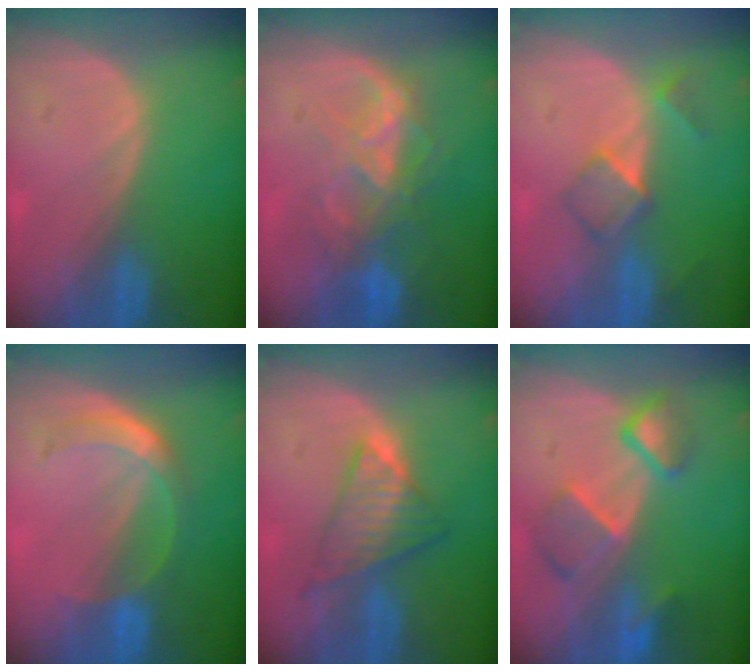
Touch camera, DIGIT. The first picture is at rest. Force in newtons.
{"total": 8.6, "press": 7.5, "slide": 4.1}
{"total": 5.1, "press": 4.4, "slide": 2.6}
{"total": 5.9, "press": 5.1, "slide": 2.9}
{"total": 6.6, "press": 6.3, "slide": 1.8}
{"total": 7.6, "press": 6.7, "slide": 3.5}